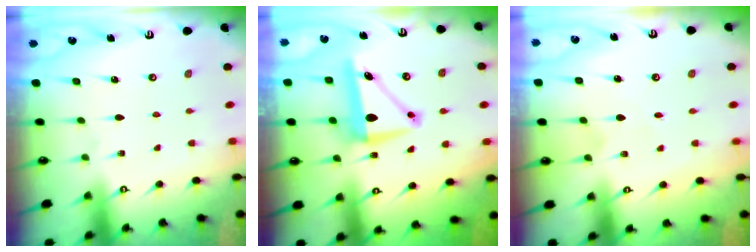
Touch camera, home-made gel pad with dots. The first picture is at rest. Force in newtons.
{"total": 8.7, "press": 8.5, "slide": 1.6}
{"total": 3.2, "press": 3.2, "slide": 0.2}